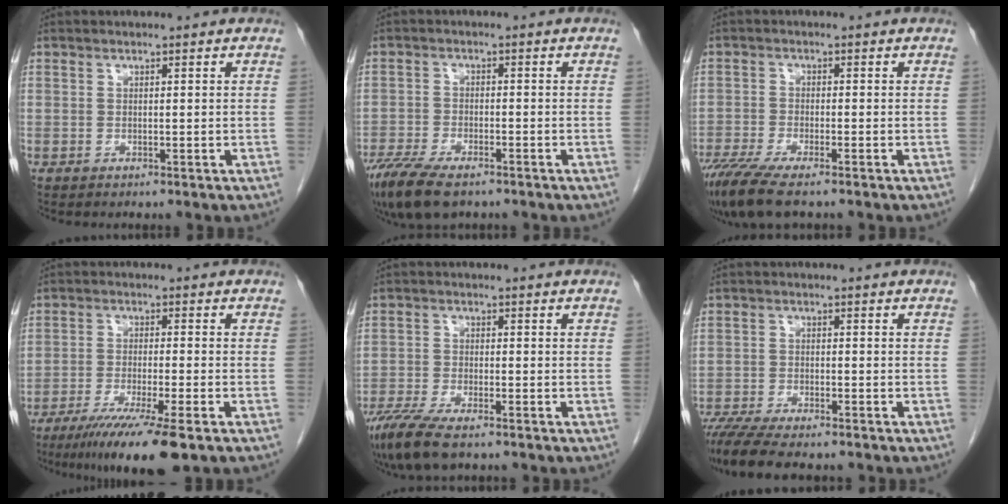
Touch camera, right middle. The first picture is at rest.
{"total": 9.8, "force": [-7.2, 3.2, 5.8], "torque": [-0.105, -0.018, -0.121]}
{"total": 8.5, "force": [-6.5, 1.4, 5.4], "torque": [-0.094, -0.020, -0.111]}
{"total": 10.7, "force": [-7.2, -0.2, 8.0], "torque": [-0.130, -0.029, -0.113]}
{"total": 8.6, "force": [-6.3, 2.0, 5.4], "torque": [-0.101, -0.021, -0.108]}
{"total": 10.6, "force": [-9.0, 1.8, 5.2], "torque": [-0.081, -0.015, -0.142]}